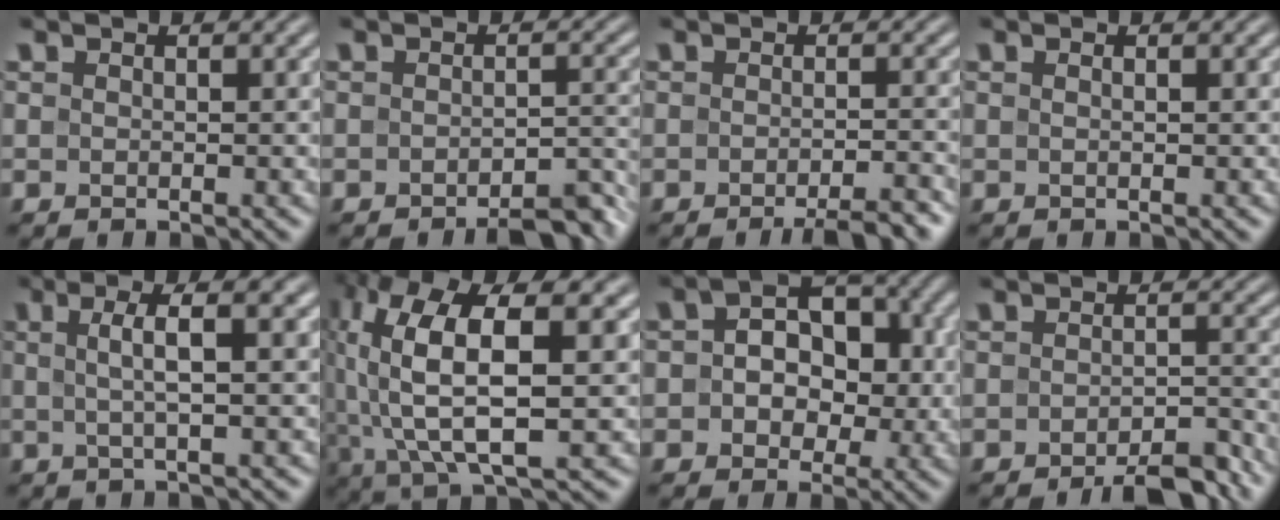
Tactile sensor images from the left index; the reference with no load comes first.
{"total": 3.6, "force": [-3.0, 0.9, 1.8], "torque": [-0.019, 0.007, -0.038]}
{"total": 3.9, "force": [-2.8, 0.6, 2.6], "torque": [-0.029, 0.000, -0.044]}
{"total": 1.1, "force": [0.3, 0.3, 1.0], "torque": [-0.013, -0.001, -0.002]}
{"total": 4.4, "force": [0.8, 1.0, 4.2], "torque": [-0.068, 0.009, 0.011]}
{"total": 12.1, "force": [2.7, 4.8, 10.8], "torque": [-0.229, 0.015, 0.053]}
{"total": 6.6, "force": [0.5, 4.8, 4.5], "torque": [-0.051, 0.008, 0.000]}
{"total": 4.3, "force": [-3.4, 1.0, 2.3], "torque": [-0.030, 0.004, -0.048]}